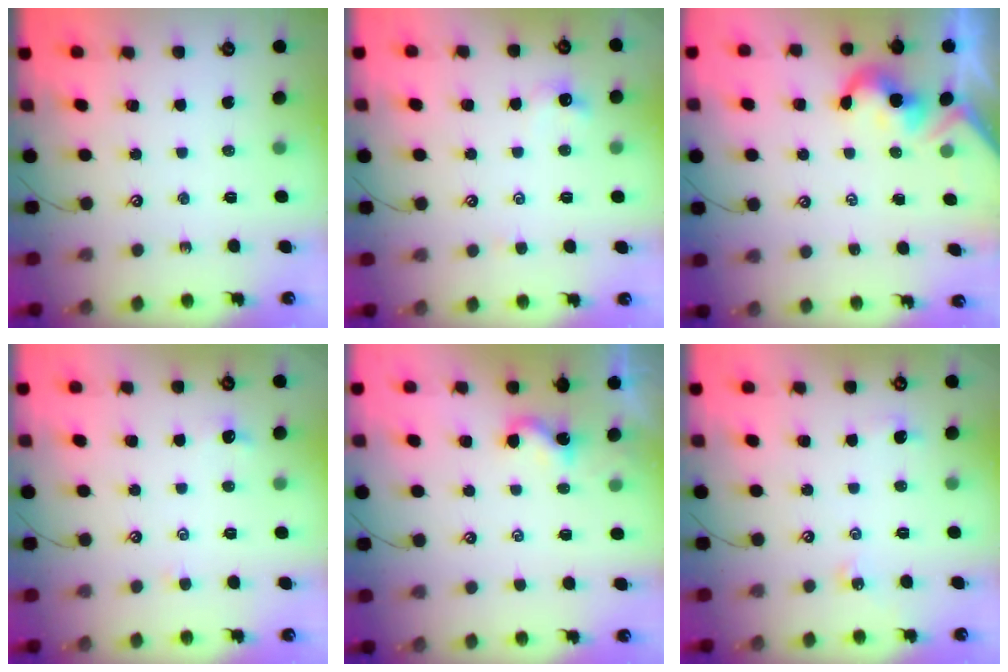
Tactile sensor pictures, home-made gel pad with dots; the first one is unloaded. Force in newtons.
{"total": 0.8, "press": 0.6, "slide": 0.5}
{"total": 2.2, "press": 2.1, "slide": 0.4}
{"total": 1.4, "press": 1.4, "slide": 0.3}
{"total": 1.6, "press": 1.6, "slide": 0.2}
{"total": 2.2, "press": 2.2, "slide": 0.4}